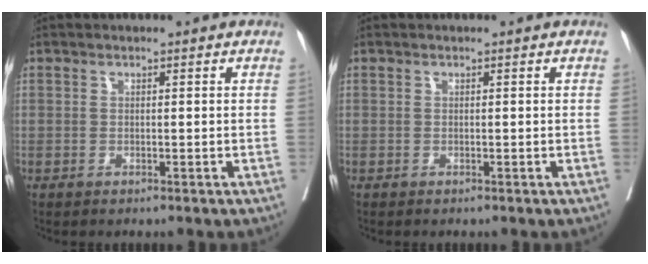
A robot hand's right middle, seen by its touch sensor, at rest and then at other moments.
{"total": 0.0}